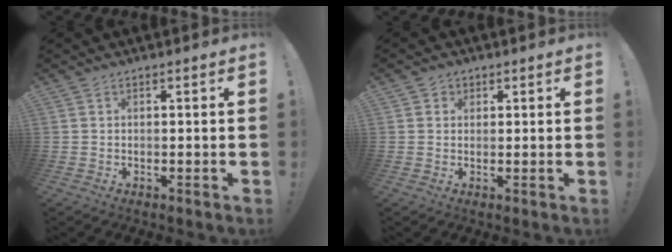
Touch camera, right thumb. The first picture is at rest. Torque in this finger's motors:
{"motor_torque": [-0.32, 0.05, -0.03, 0.11, 0.05]}